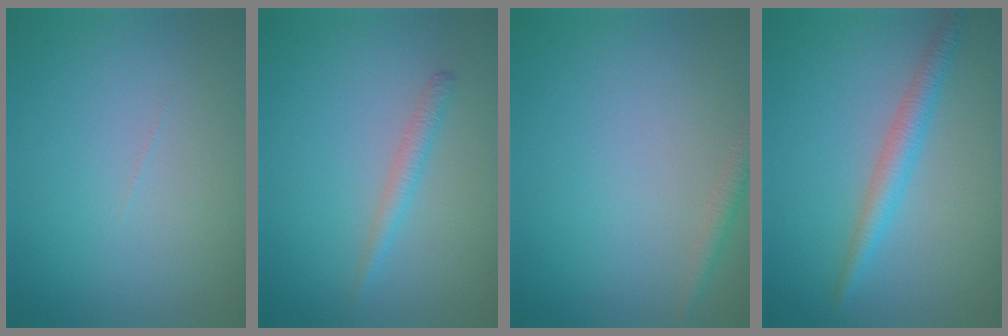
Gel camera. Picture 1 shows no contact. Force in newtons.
{"total": 1.5, "press": 1.5, "slide": 0.0}
{"total": 1.4, "press": 1.4, "slide": 0.0}
{"total": 2.6, "press": 2.6, "slide": 0.0}